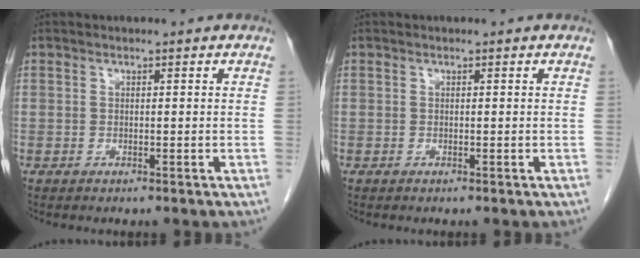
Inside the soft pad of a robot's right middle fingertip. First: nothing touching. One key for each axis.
{"total": 0.0}